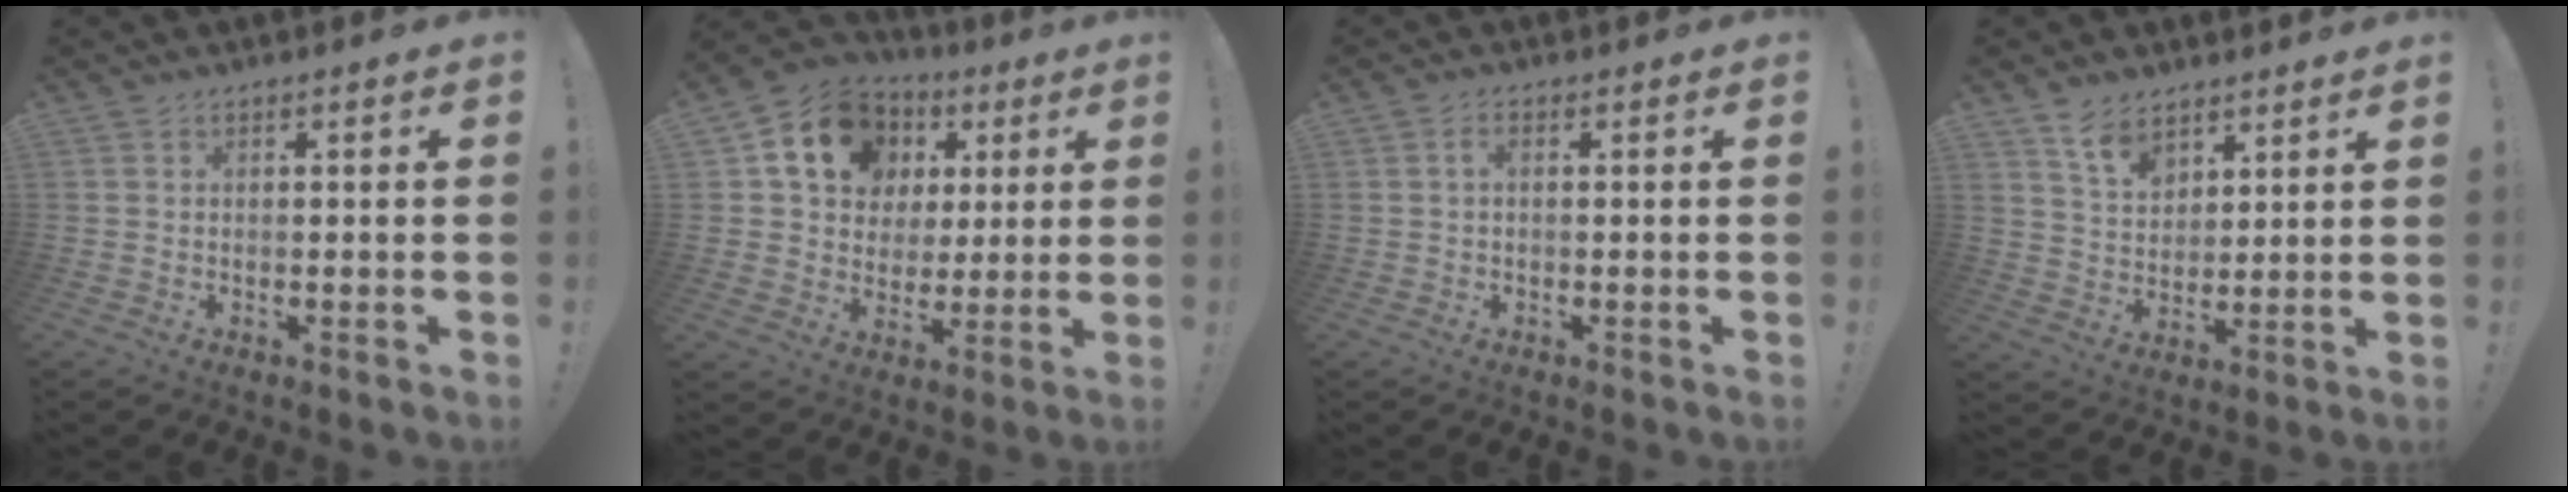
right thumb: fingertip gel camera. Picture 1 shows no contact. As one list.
[{"total": 15.5, "force": [6.1, 12.7, 6.7], "torque": [-0.098, -0.026, 0.129]}, {"total": 1.7, "force": [0.0, 0.9, 1.4], "torque": [-0.026, 0.004, -0.002]}, {"total": 8.3, "force": [6.1, 4.5, 3.4], "torque": [-0.067, -0.034, 0.115]}]